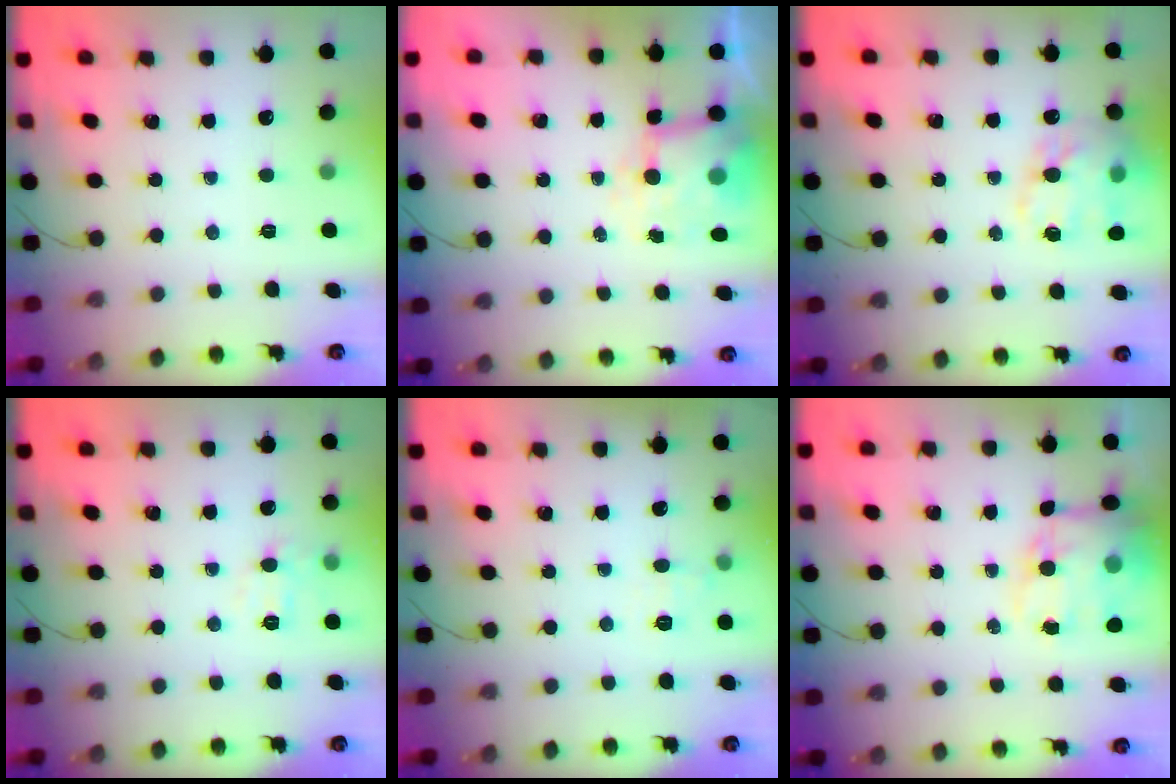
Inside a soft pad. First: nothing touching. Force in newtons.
{"total": 6.2, "press": 6.2, "slide": 0.5}
{"total": 18.8, "press": 18.5, "slide": 3.5}
{"total": 7.2, "press": 7.0, "slide": 1.6}
{"total": 7.4, "press": 7.2, "slide": 1.8}
{"total": 14.0, "press": 13.6, "slide": 3.5}